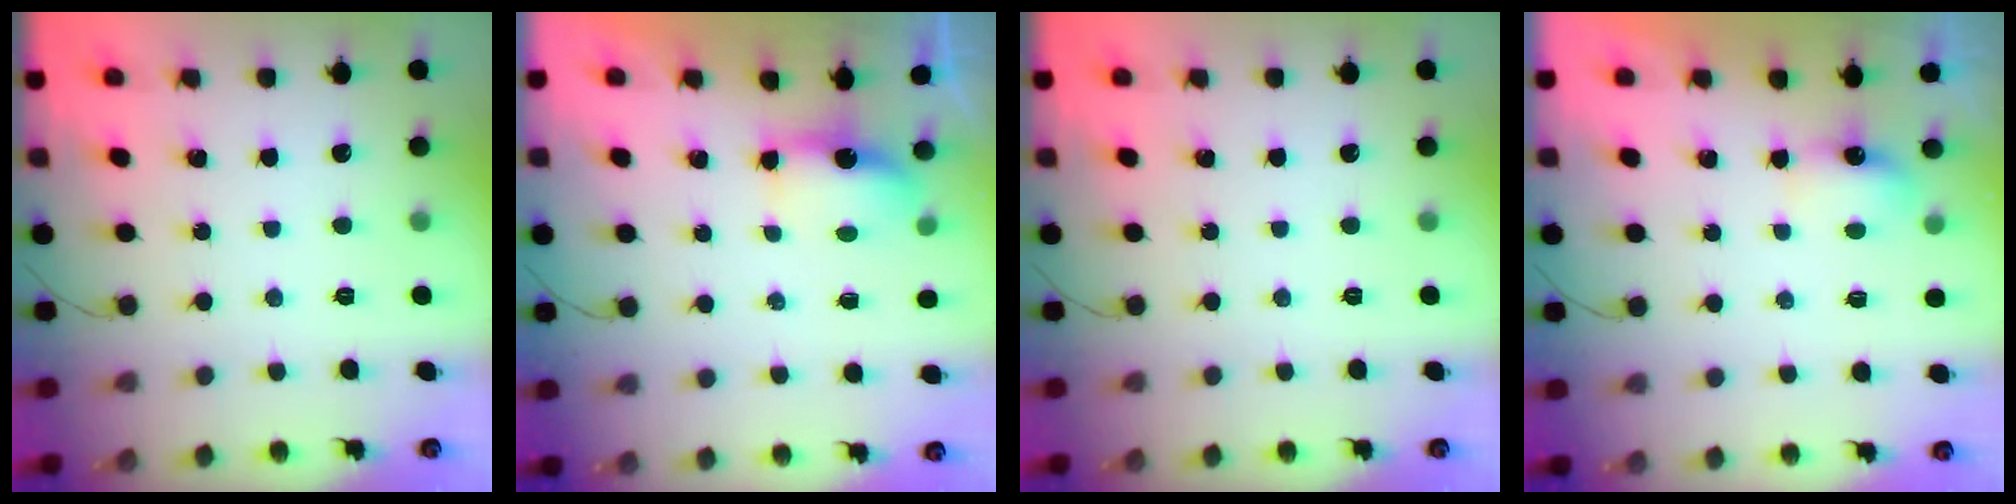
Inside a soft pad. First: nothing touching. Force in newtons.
{"total": 5.2, "press": 5.1, "slide": 0.5}
{"total": 0.0}
{"total": 4.7, "press": 4.6, "slide": 1.2}